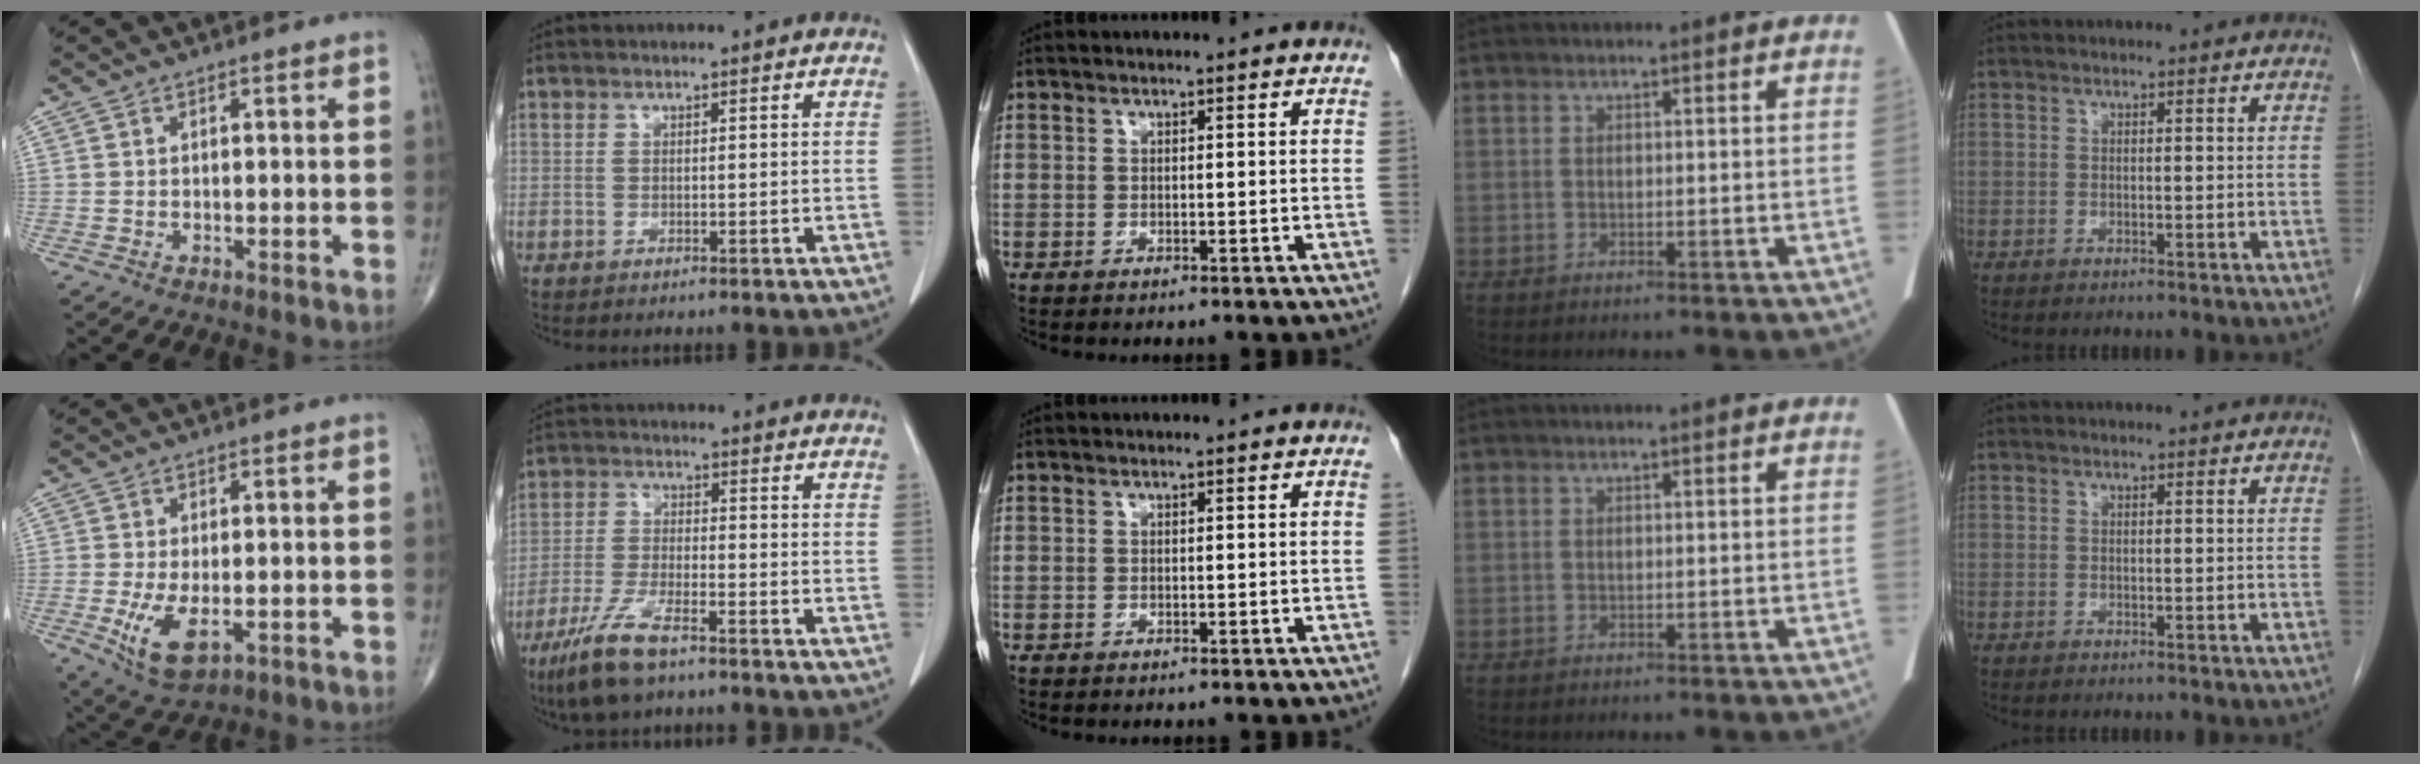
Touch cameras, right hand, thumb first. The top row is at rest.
{"thumb": {"total": 7.4, "force": [-1.9, 3.6, 6.2], "torque": [-0.120, -0.015, -0.024]}, "index": {"total": 8.7, "force": [-6.1, 1.6, 6.0], "torque": [-0.130, -0.019, -0.116]}}